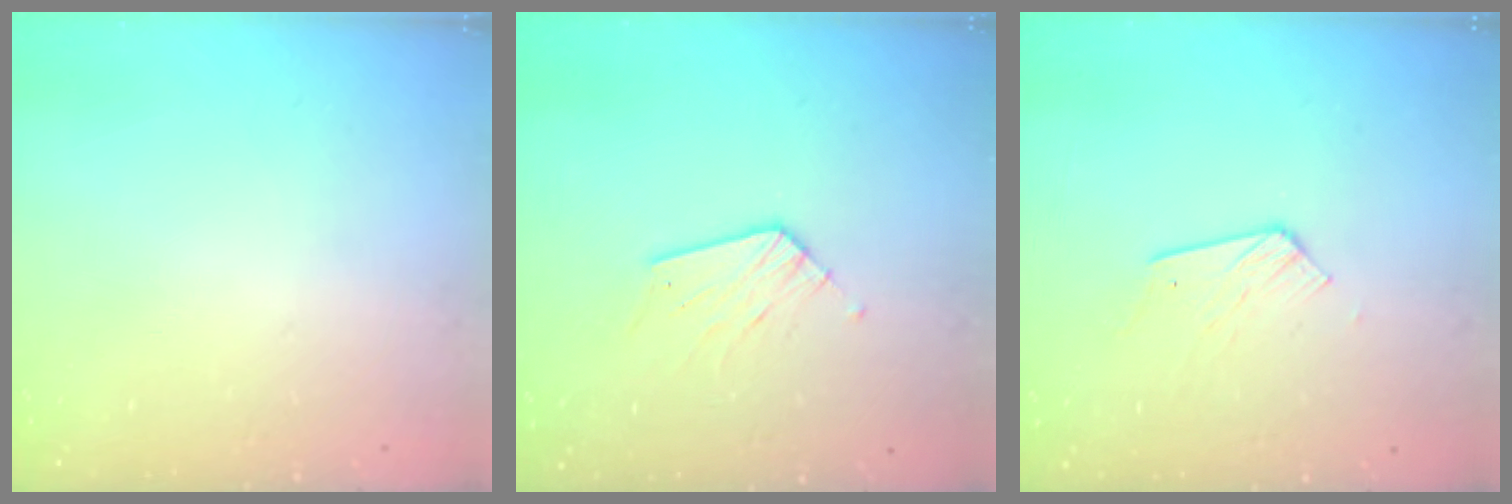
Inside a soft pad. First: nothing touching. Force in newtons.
{"total": 8.3, "press": 8.3, "slide": 0.2}
{"total": 5.4, "press": 5.4, "slide": 0.5}